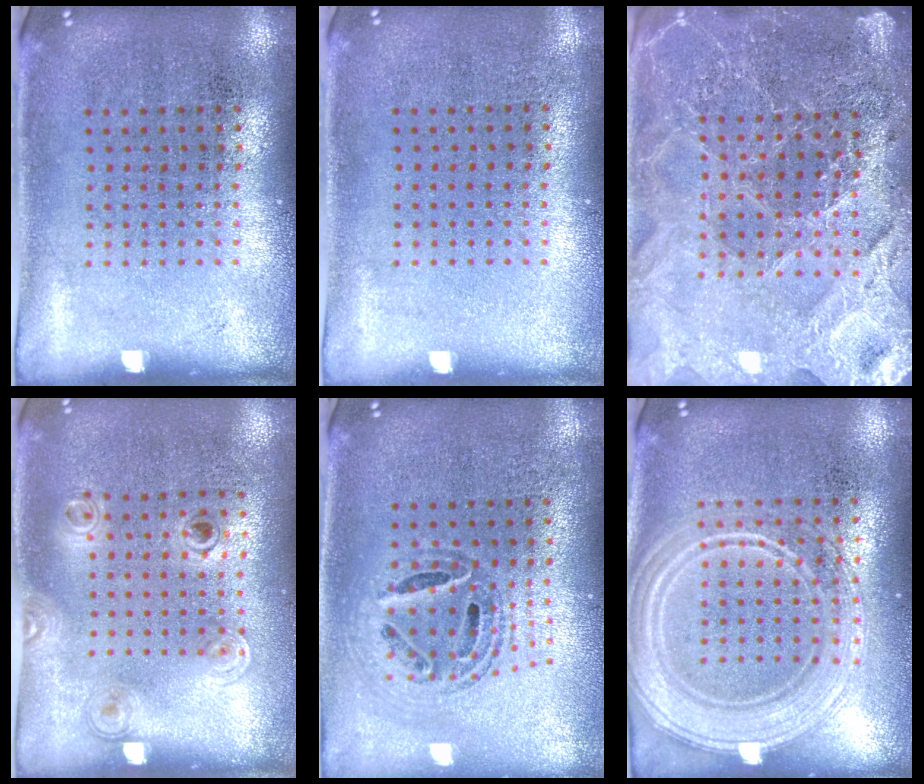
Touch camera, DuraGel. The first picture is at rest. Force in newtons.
{"total": 0.0}
{"total": 4.4, "press": 4.1, "slide": 1.7}
{"total": 1.1, "press": 0.9, "slide": 0.6}
{"total": 0.9, "press": 0.8, "slide": 0.2}
{"total": 3.8, "press": 3.8, "slide": 0.6}